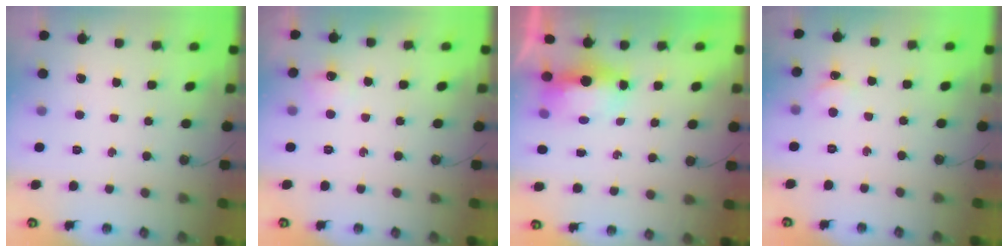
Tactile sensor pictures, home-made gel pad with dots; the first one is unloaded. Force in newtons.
{"total": 7.1, "press": 7.0, "slide": 0.9}
{"total": 9.6, "press": 7.9, "slide": 5.4}
{"total": 2.0, "press": 2.0, "slide": 0.3}